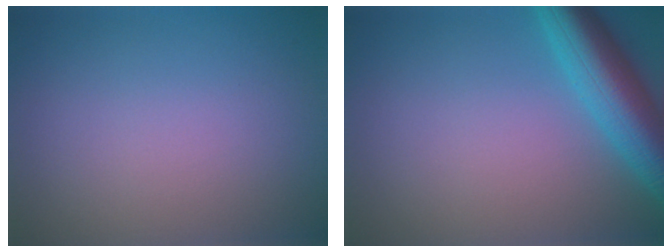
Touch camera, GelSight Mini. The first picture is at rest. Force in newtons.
{"total": 6.7, "press": 6.7, "slide": 0.3}